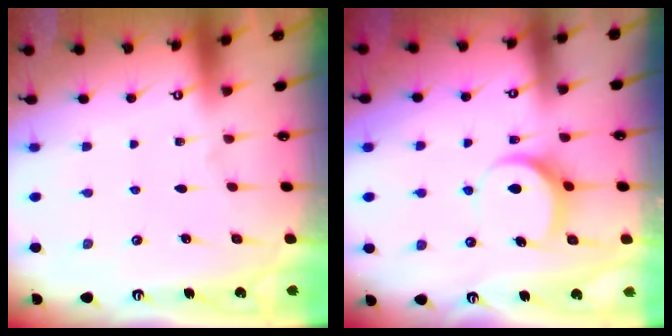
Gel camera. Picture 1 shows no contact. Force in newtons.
{"total": 7.5, "press": 7.4, "slide": 0.8}